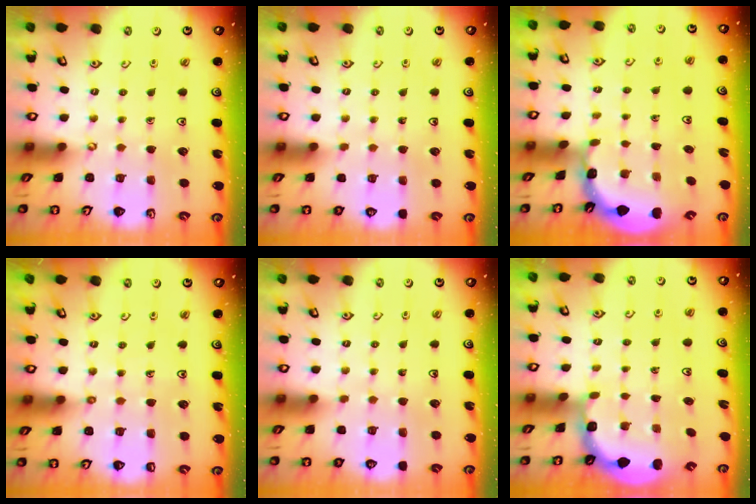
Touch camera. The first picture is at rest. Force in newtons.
{"total": 0.0}
{"total": 1.9, "press": 1.9, "slide": 0.1}
{"total": 4.5, "press": 4.4, "slide": 0.6}
{"total": 0.0}
{"total": 1.9, "press": 1.8, "slide": 0.4}